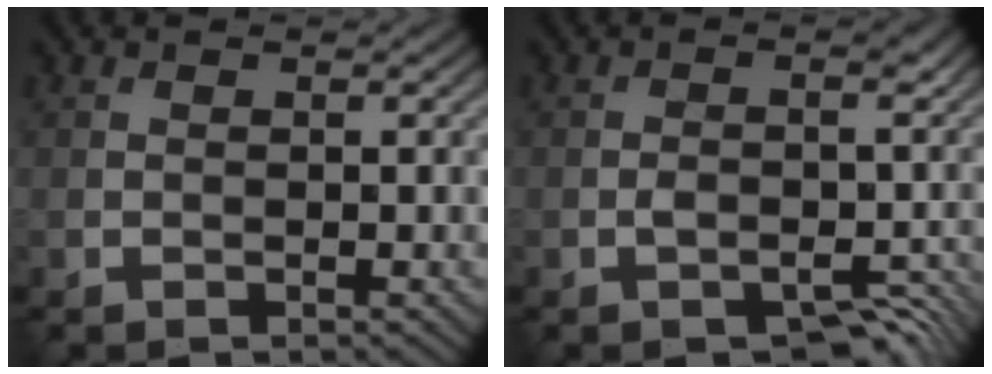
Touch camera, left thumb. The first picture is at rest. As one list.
[{"total": 5.0, "force": [-2.6, 2.2, 3.7], "torque": [-0.051, 0.001, -0.035]}]